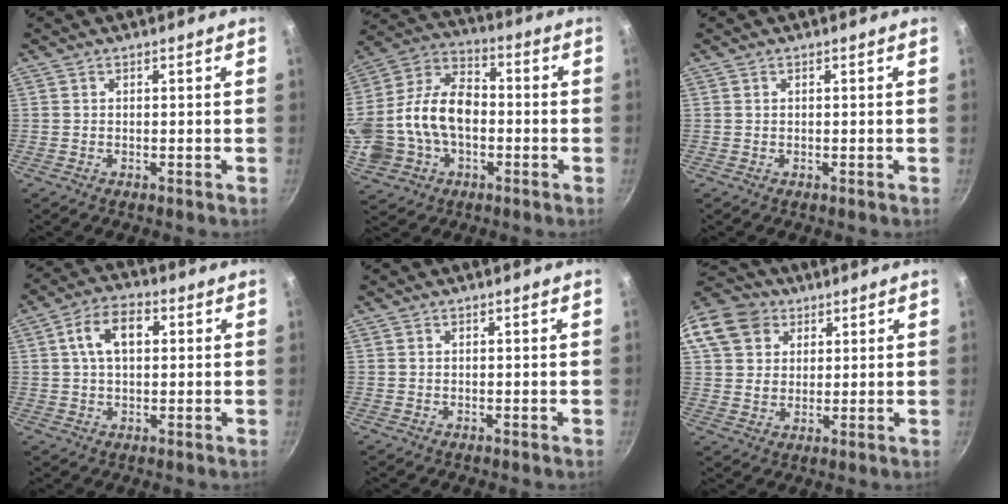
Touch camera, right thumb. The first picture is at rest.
{"total": 20.6, "force": [-2.4, 14.3, 14.6], "torque": [-0.285, 0.048, -0.045]}
{"total": 0.0}
{"total": 8.9, "force": [2.0, 5.3, 6.8], "torque": [-0.099, 0.015, 0.025]}
{"total": 0.0}
{"total": 14.3, "force": [6.1, 11.4, 6.2], "torque": [-0.114, 0.014, 0.106]}